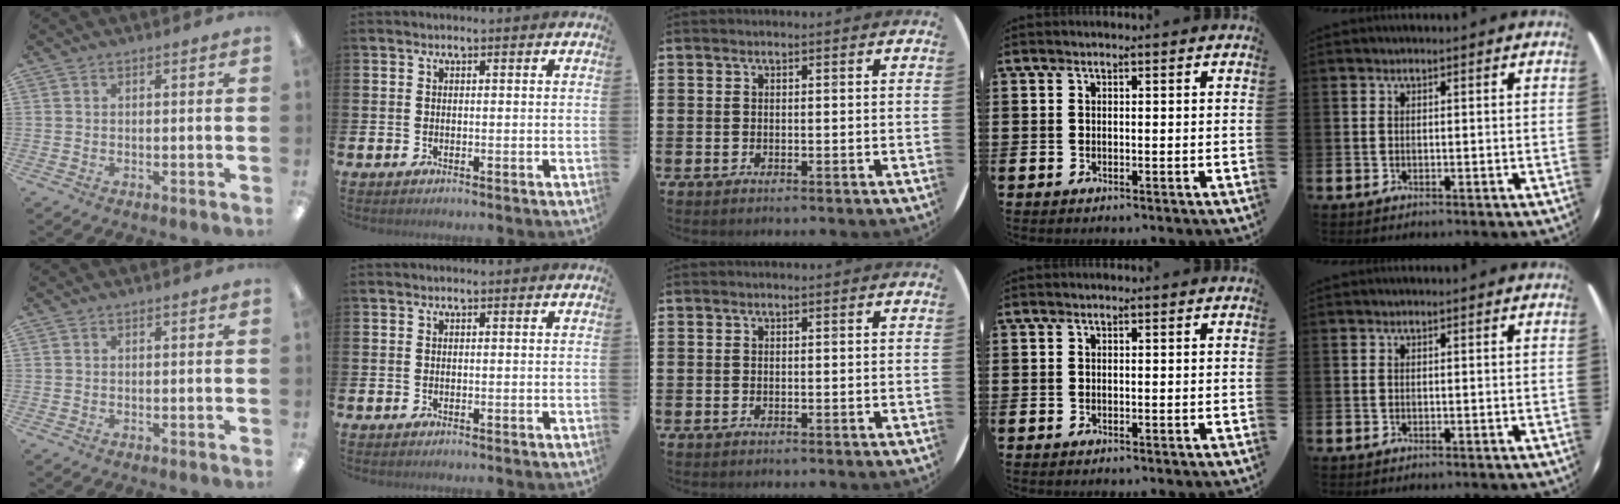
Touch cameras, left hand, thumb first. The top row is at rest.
{}